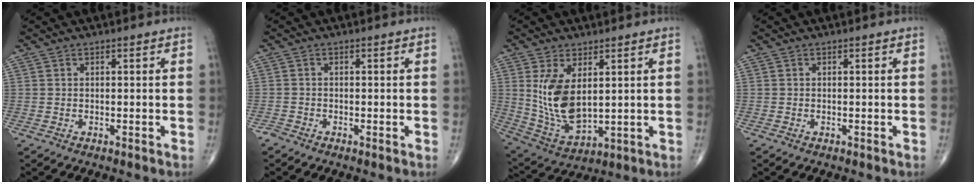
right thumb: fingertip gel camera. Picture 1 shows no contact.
{"total": 1.0, "force": [-0.9, 0.3, 0.3], "torque": [-0.006, -0.003, -0.022]}
{"total": 11.7, "force": [2.6, 6.1, 9.6], "torque": [-0.175, -0.022, 0.070]}
{"total": 0.0}